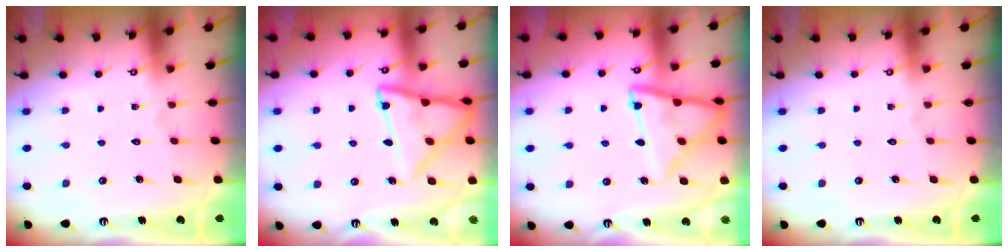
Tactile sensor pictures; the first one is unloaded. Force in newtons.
{"total": 15.5, "press": 15.5, "slide": 1.3}
{"total": 14.9, "press": 14.8, "slide": 1.1}
{"total": 0.0}